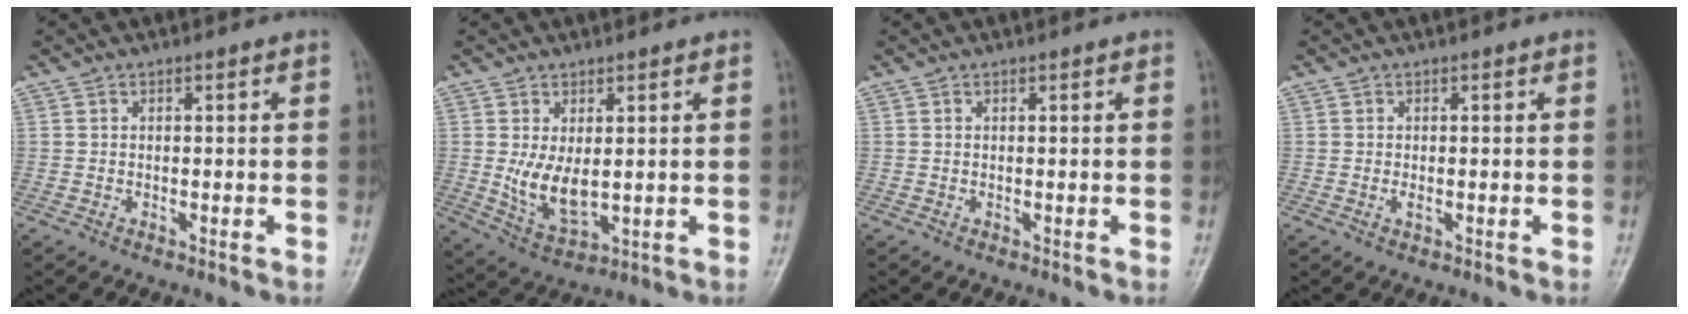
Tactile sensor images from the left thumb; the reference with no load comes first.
{"total": 7.5, "force": [0.9, 3.9, 6.3], "torque": [-0.107, -0.020, 0.031]}
{"total": 0.0}
{"total": 1.1, "force": [0.1, 0.4, 1.0], "torque": [-0.016, -0.002, 0.000]}